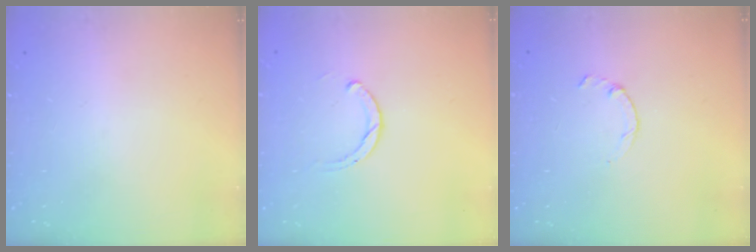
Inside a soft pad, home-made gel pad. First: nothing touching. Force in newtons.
{"total": 1.8, "press": 1.8, "slide": 0.2}
{"total": 1.5, "press": 1.4, "slide": 0.3}